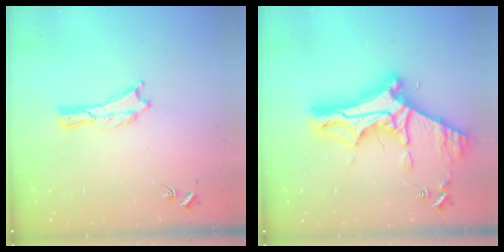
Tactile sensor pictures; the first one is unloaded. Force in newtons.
{"total": 13.3, "press": 13.2, "slide": 1.4}